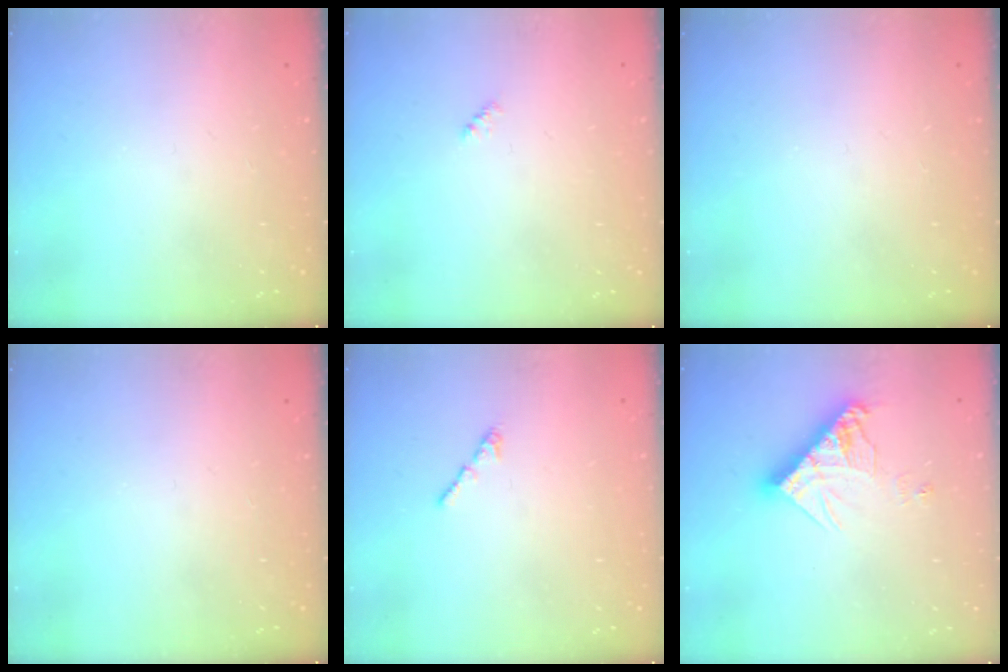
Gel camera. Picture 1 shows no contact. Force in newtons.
{"total": 2.4, "press": 2.4, "slide": 0.5}
{"total": 0.0}
{"total": 0.0}
{"total": 0.7, "press": 0.6, "slide": 0.4}
{"total": 12.1, "press": 12.0, "slide": 0.9}